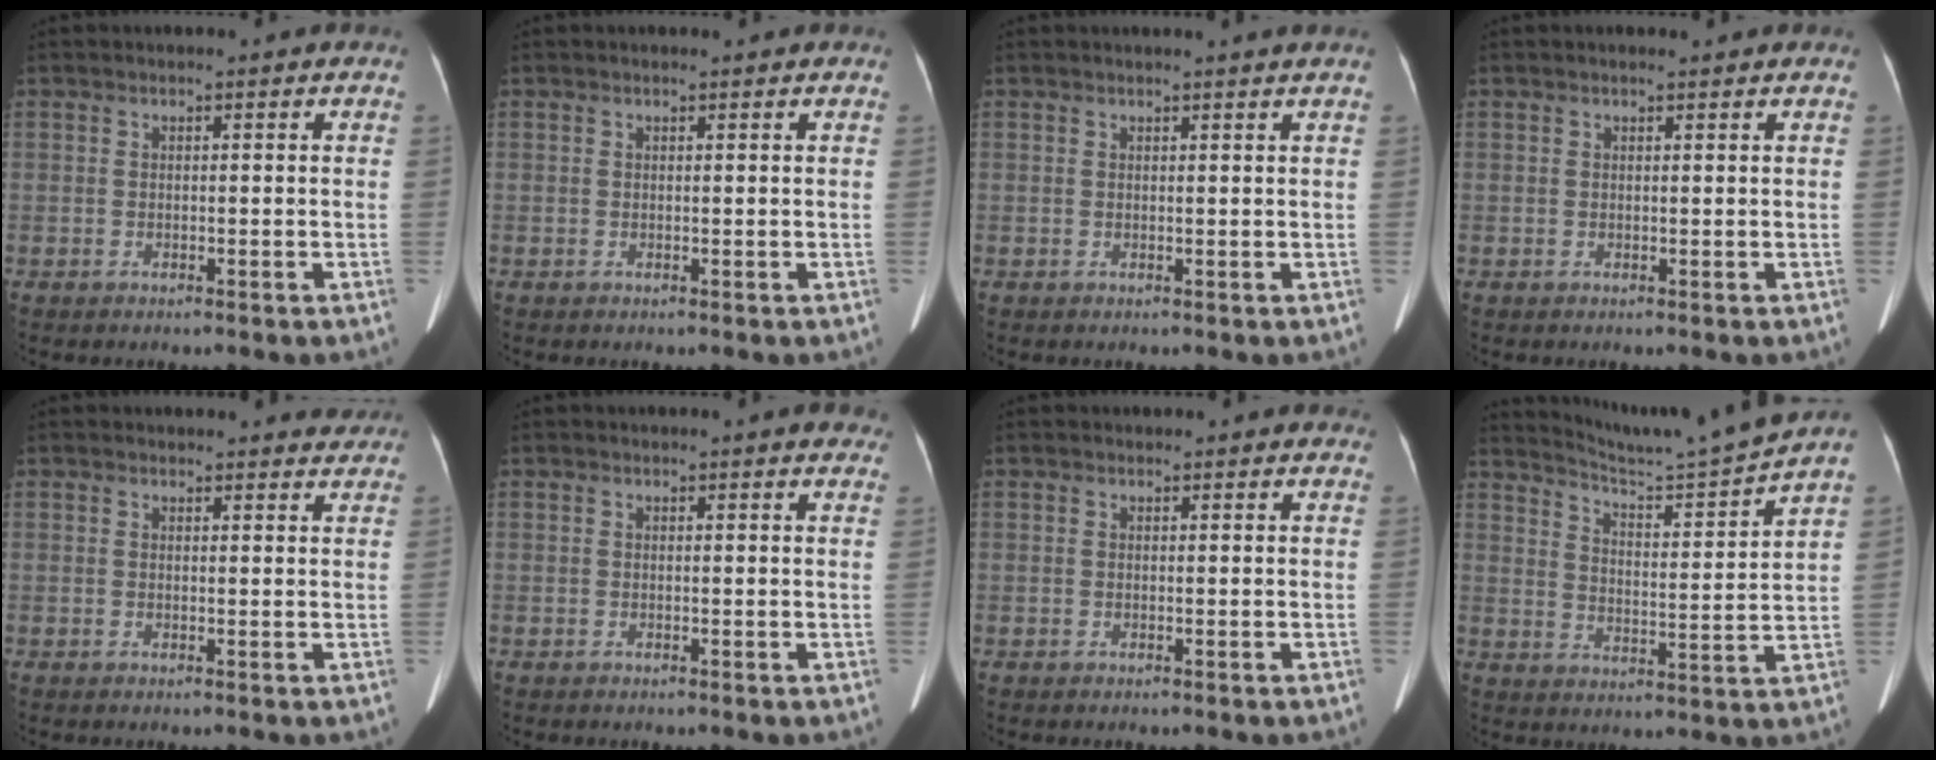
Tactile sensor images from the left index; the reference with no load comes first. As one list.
[{"total": 0.7, "force": [0.6, 0.0, 0.3], "torque": [-0.010, 0.007, 0.011]}, {"total": 2.5, "force": [2.2, -0.6, 0.9], "torque": [-0.016, 0.003, 0.025]}, {"total": 1.2, "force": [1.1, 0.0, 0.5], "torque": [-0.010, 0.009, 0.019]}, {"total": 8.1, "force": [7.7, 2.1, 1.1], "torque": [0.011, 0.007, 0.065]}, {"total": 6.3, "force": [5.6, 1.4, 2.5], "torque": [-0.019, 0.003, 0.046]}, {"total": 4.2, "force": [3.9, 1.5, 0.8], "torque": [-0.003, 0.016, 0.032]}, {"total": 13.1, "force": [12.4, -2.8, 3.3], "torque": [-0.066, -0.044, 0.186]}]